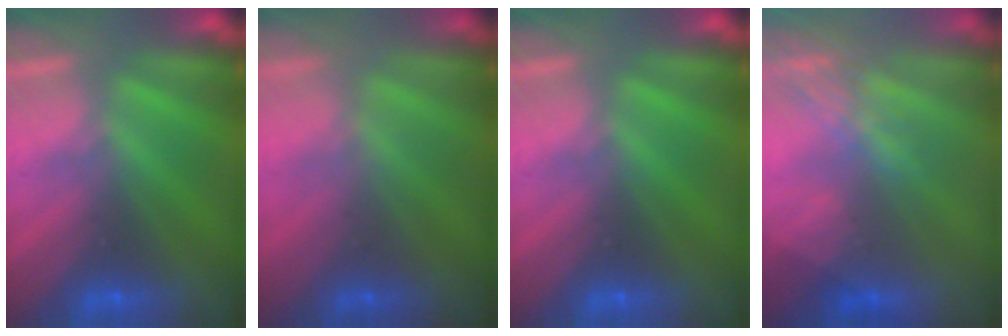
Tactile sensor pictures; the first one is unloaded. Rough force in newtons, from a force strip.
{"total": 1.5}
{"total": 0.0}
{"total": 2.7}